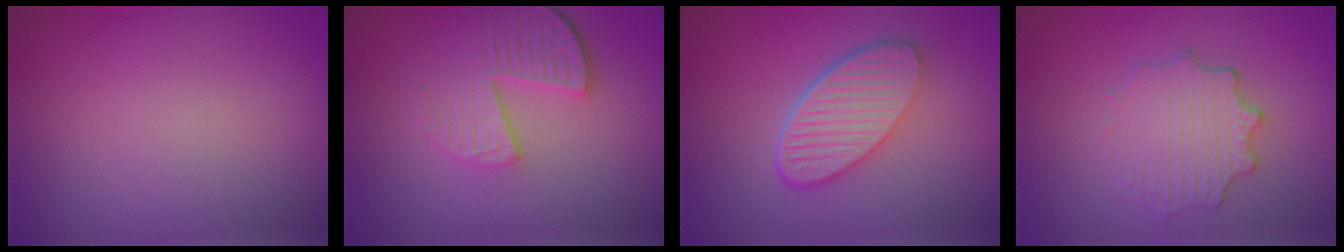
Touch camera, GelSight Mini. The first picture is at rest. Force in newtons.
{"total": 5.3, "press": 4.0, "slide": 3.5}
{"total": 6.1, "press": 4.5, "slide": 4.1}
{"total": 4.2, "press": 3.5, "slide": 2.3}